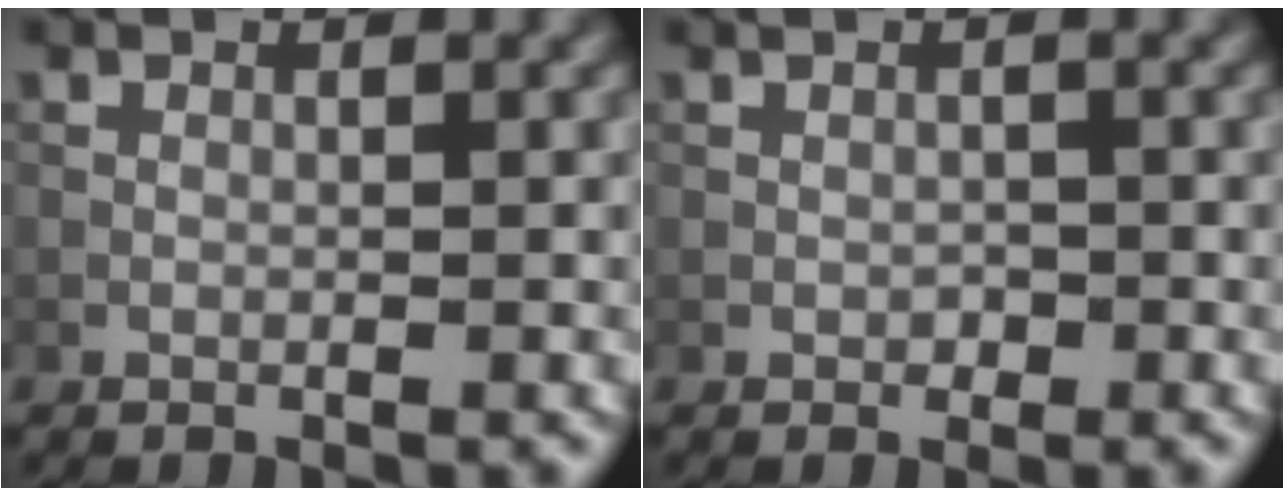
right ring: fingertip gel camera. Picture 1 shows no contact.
{"total": 0.7, "force": [-0.3, 0.6, 0.3], "torque": [-0.005, -0.002, -0.007]}